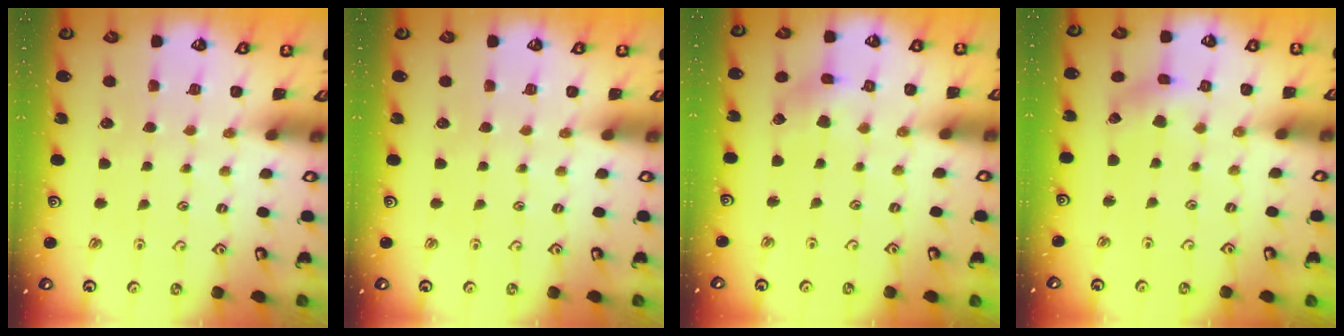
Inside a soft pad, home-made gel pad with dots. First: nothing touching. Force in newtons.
{"total": 0.0}
{"total": 4.4, "press": 4.4, "slide": 0.6}
{"total": 1.7, "press": 1.7, "slide": 0.2}